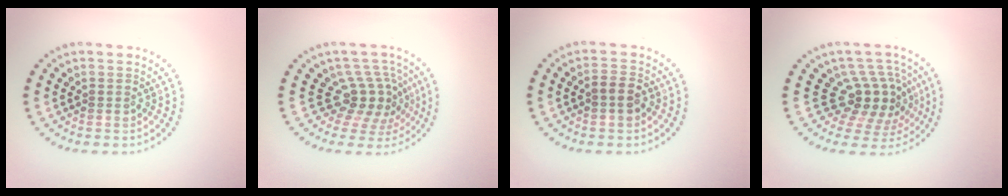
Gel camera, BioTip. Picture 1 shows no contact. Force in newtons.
{"total": 3.7, "press": 2.8, "slide": 2.5}
{"total": 1.7, "press": 1.7, "slide": 0.5}
{"total": 4.4, "press": 3.6, "slide": 2.5}